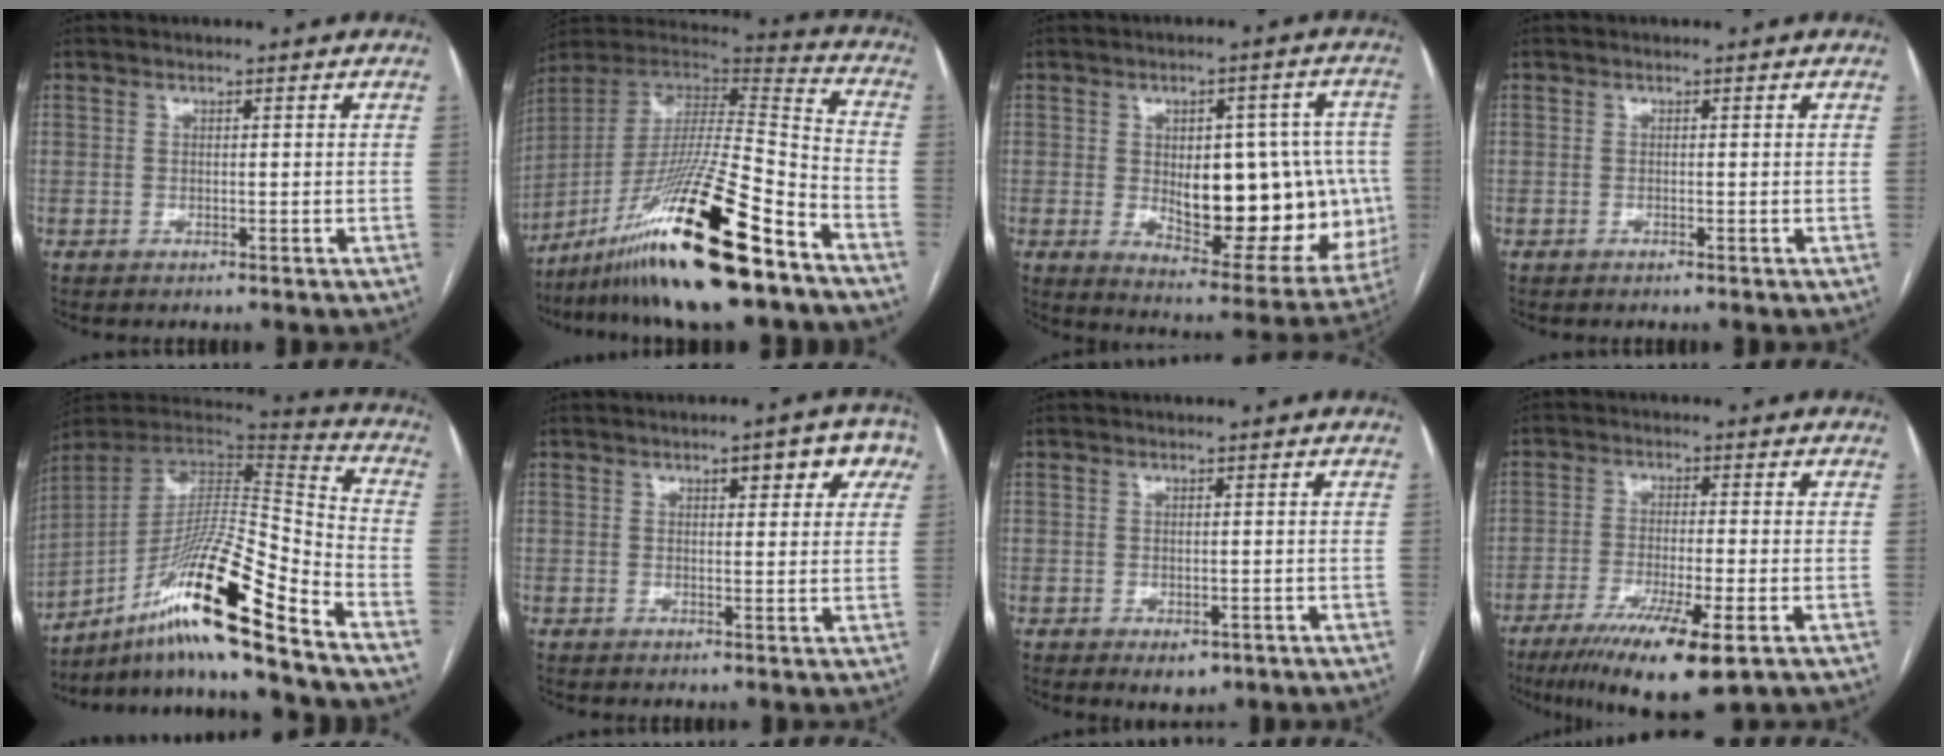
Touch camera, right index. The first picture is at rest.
{"total": 25.4, "force": [-16.4, 1.6, 19.3], "torque": [-0.350, -0.028, -0.297]}
{"total": 20.6, "force": [-1.3, 8.9, 18.6], "torque": [-0.207, 0.019, 0.015]}
{"total": 0.0}
{"total": 20.6, "force": [-13.5, -0.1, 15.5], "torque": [-0.288, -0.001, -0.243]}
{"total": 6.6, "force": [3.1, 2.3, 5.4], "torque": [-0.052, 0.018, 0.032]}
{"total": 2.6, "force": [-1.2, 1.6, 1.6], "torque": [-0.015, -0.002, -0.005]}
{"total": 12.3, "force": [-7.0, 1.0, 10.0], "torque": [-0.170, -0.034, -0.114]}